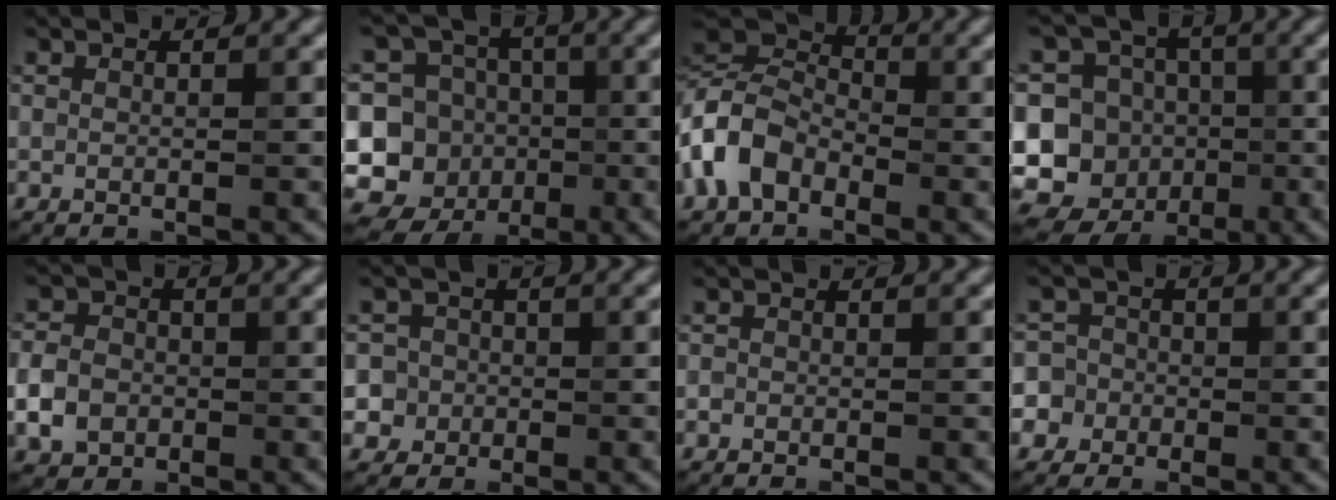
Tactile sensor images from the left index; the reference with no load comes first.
{"total": 11.2, "force": [-1.4, 10.5, 3.7], "torque": [-0.096, 0.020, -0.024]}
{"total": 6.2, "force": [-2.3, 4.3, 3.8], "torque": [-0.085, 0.016, -0.069]}
{"total": 14.5, "force": [-2.1, 13.7, 4.5], "torque": [-0.123, 0.019, -0.044]}
{"total": 3.6, "force": [-1.0, 3.0, 1.7], "torque": [-0.039, 0.008, -0.027]}
{"total": 7.1, "force": [-0.9, 6.9, 1.7], "torque": [-0.035, 0.021, -0.045]}
{"total": 0.5, "force": [-0.1, 0.5, 0.1], "torque": [0.009, 0.005, -0.006]}
{"total": 7.7, "force": [-2.6, 7.0, 1.8], "torque": [-0.041, 0.014, -0.083]}